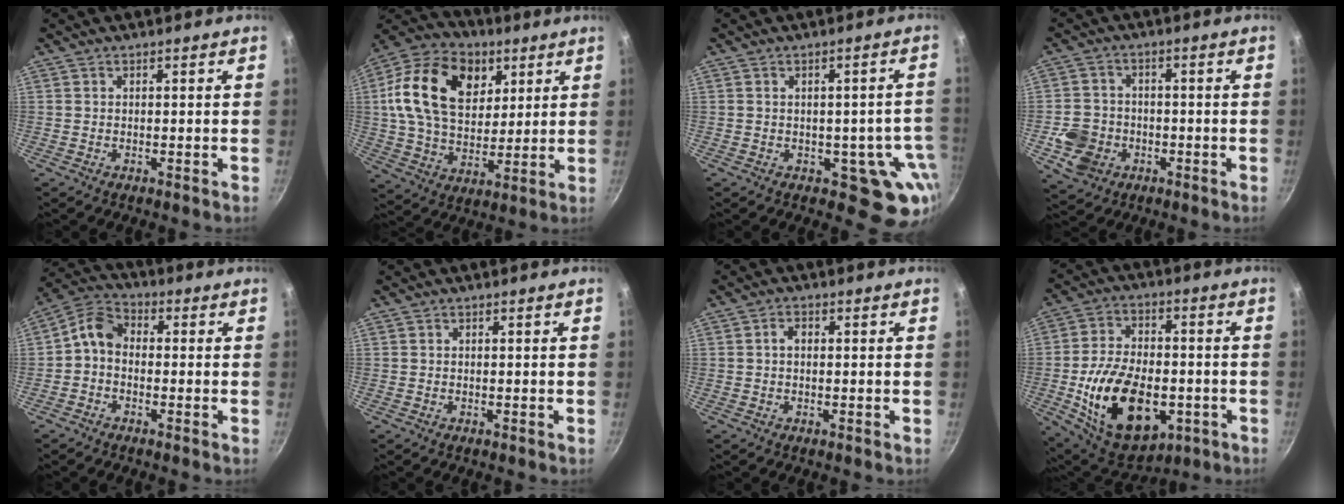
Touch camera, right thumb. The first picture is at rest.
{"total": 21.4, "force": [6.9, 14.8, 13.9], "torque": [-0.228, -0.005, 0.113]}
{"total": 8.5, "force": [-1.7, 5.6, 6.2], "torque": [-0.023, 0.013, -0.013]}
{"total": 8.4, "force": [-2.8, 7.1, 3.5], "torque": [-0.050, 0.022, -0.049]}
{"total": 6.0, "force": [-1.0, 4.5, 3.9], "torque": [-0.072, 0.028, -0.039]}
{"total": 0.0}
{"total": 1.8, "force": [0.1, 1.2, 1.3], "torque": [-0.018, 0.007, 0.000]}
{"total": 22.2, "force": [-5.2, 13.6, 16.8], "torque": [-0.274, 0.017, -0.070]}